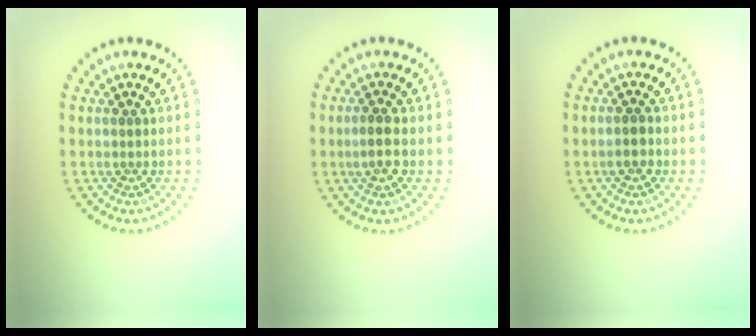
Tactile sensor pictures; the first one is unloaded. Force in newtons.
{"total": 1.7, "press": 1.6, "slide": 0.4}
{"total": 1.5, "press": 1.4, "slide": 0.5}